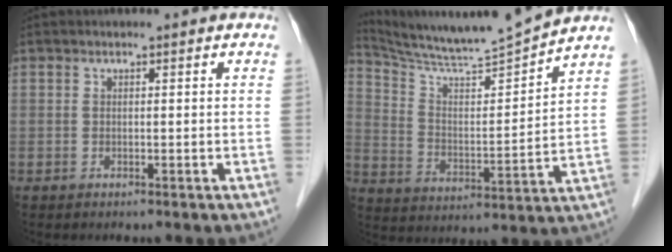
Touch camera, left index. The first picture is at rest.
{"total": 13.7, "force": [13.0, -2.2, 3.5], "torque": [-0.072, -0.026, 0.218]}